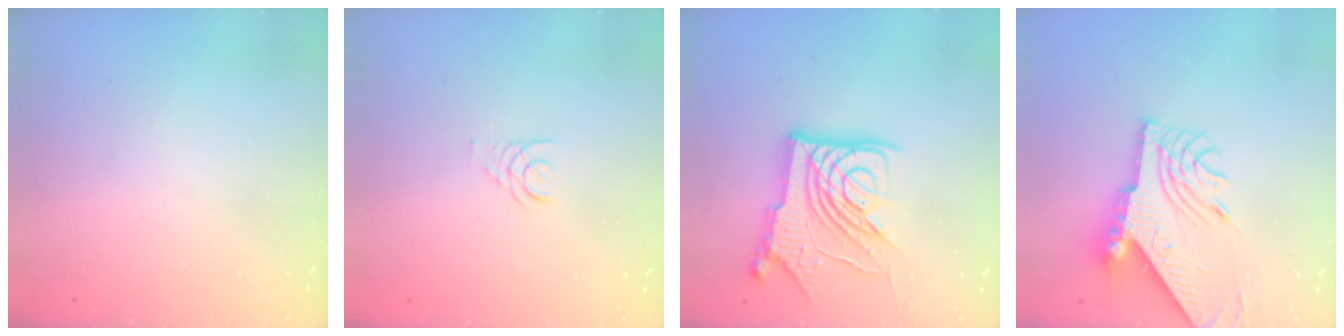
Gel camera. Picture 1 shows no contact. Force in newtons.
{"total": 1.4, "press": 1.4, "slide": 0.2}
{"total": 16.5, "press": 16.4, "slide": 1.7}
{"total": 12.3, "press": 12.2, "slide": 1.2}